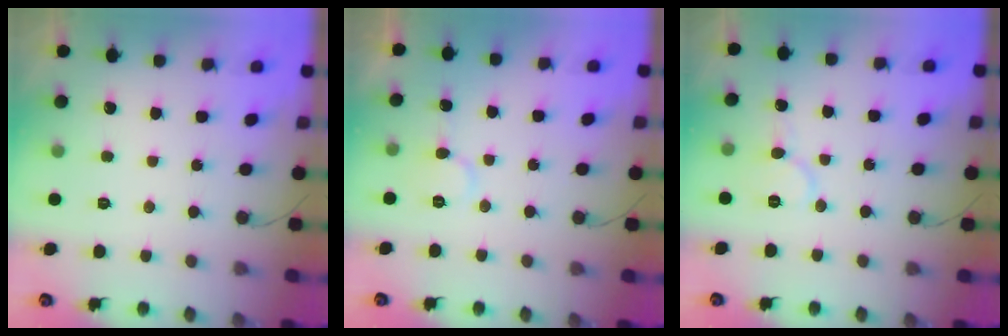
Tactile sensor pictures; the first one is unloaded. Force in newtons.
{"total": 6.6, "press": 6.6, "slide": 0.4}
{"total": 6.1, "press": 6.1, "slide": 0.5}